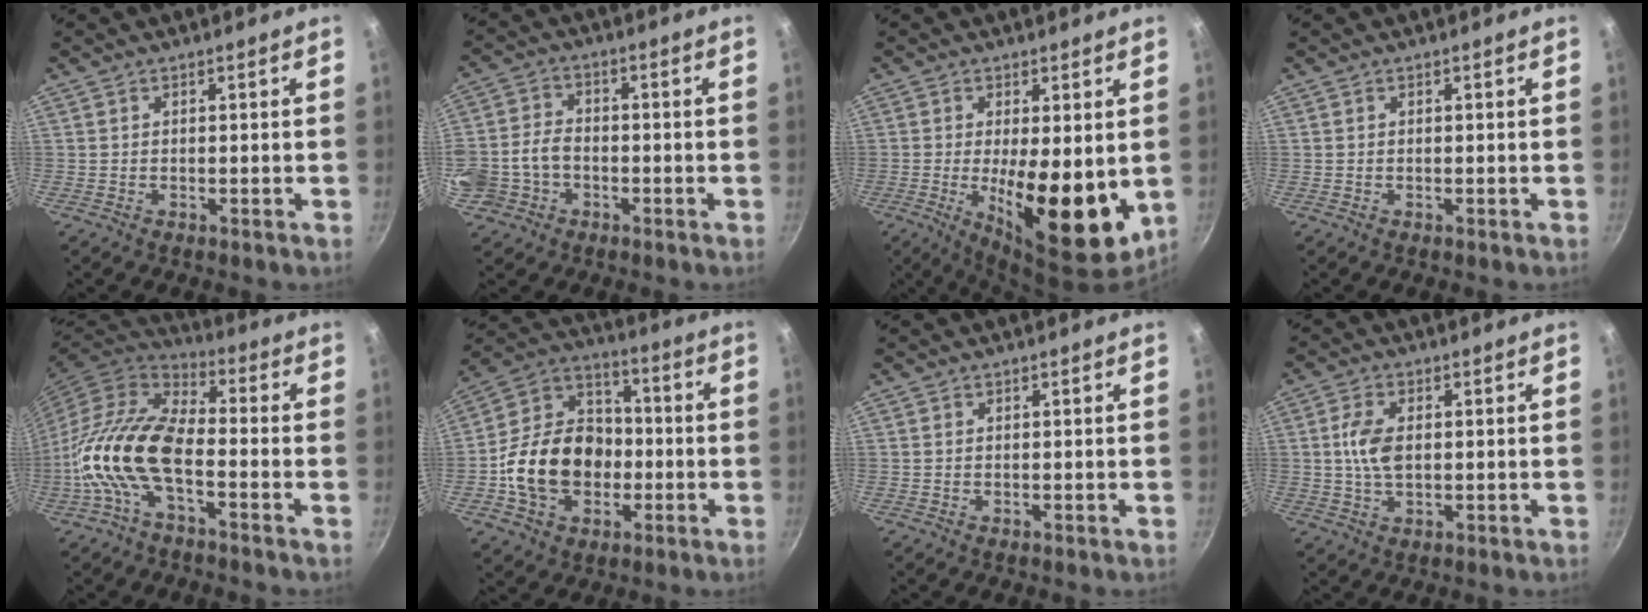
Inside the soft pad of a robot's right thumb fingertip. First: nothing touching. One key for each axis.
{"total": 11.9, "fx": -3.3, "fy": 9.8, "fz": 5.9, "tx": -0.136, "ty": 0.042, "tz": -0.063}
{"total": 14.6, "fx": -1.3, "fy": 5.0, "fz": 13.6, "tx": -0.188, "ty": -0.020, "tz": -0.010}
{"total": 0.0}
{"total": 16.1, "fx": -4.4, "fy": 7.6, "fz": 13.5, "tx": -0.257, "ty": 0.035, "tz": -0.101}
{"total": 18.9, "fx": -3.4, "fy": 14.5, "fz": 11.6, "tx": -0.175, "ty": 0.044, "tz": -0.066}
{"total": 0.0}
{"total": 6.2, "fx": 0.5, "fy": 3.5, "fz": 5.1, "tx": -0.097, "ty": 0.005, "tz": 0.008}